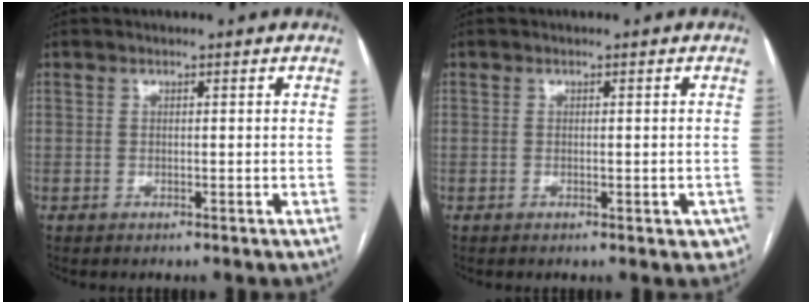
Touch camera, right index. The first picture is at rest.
{"total": 2.8, "force": [-1.0, 1.7, 2.0], "torque": [-0.007, 0.008, -0.006]}